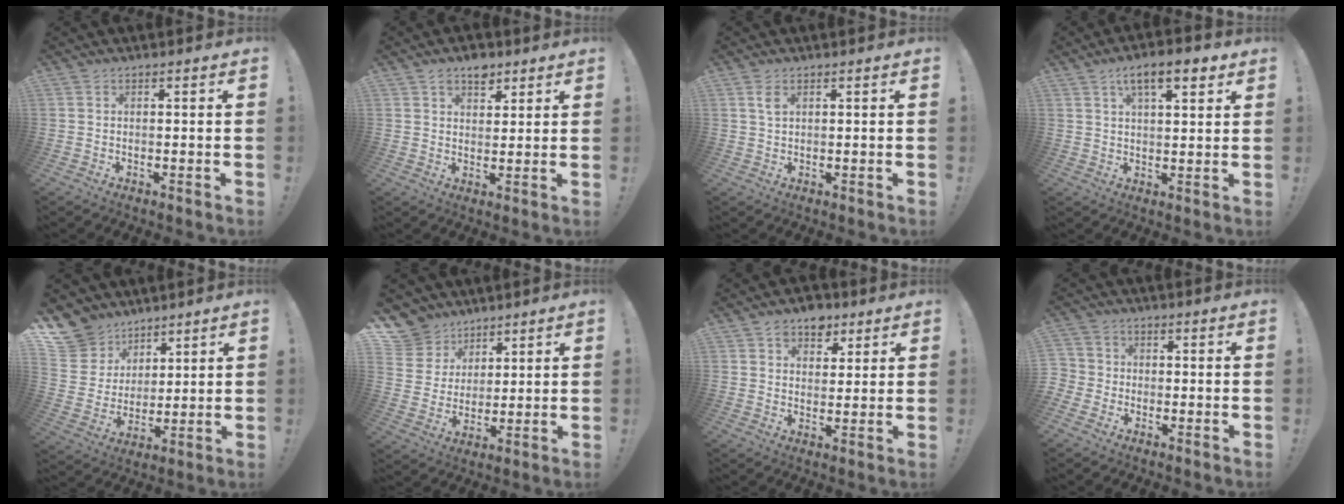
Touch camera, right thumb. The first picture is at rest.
{"total": 4.8, "force": [3.7, 2.6, 1.6], "torque": [-0.011, -0.022, 0.064]}
{"total": 2.4, "force": [1.1, 1.0, 1.8], "torque": [-0.034, -0.002, 0.018]}
{"total": 9.0, "force": [4.9, 3.2, 6.8], "torque": [-0.098, -0.014, 0.080]}
{"total": 11.3, "force": [7.9, 8.0, 1.5], "torque": [-0.044, -0.059, 0.162]}
{"total": 9.6, "force": [6.3, 7.1, 1.0], "torque": [-0.029, -0.049, 0.130]}
{"total": 7.5, "force": [4.6, 5.5, 2.0], "torque": [-0.014, -0.029, 0.086]}
{"total": 3.9, "force": [-1.5, 3.5, 0.9], "torque": [-0.023, 0.012, -0.028]}